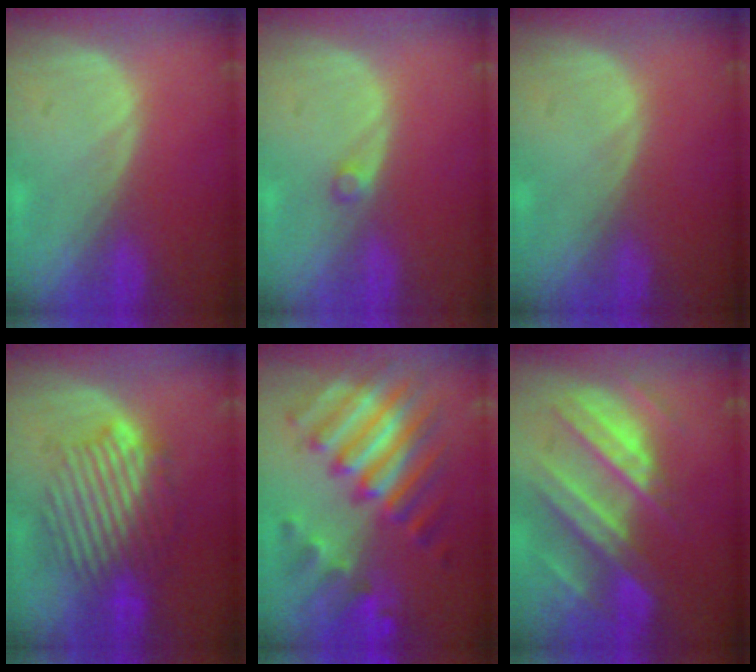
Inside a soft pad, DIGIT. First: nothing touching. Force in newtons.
{"total": 1.0, "press": 1.0, "slide": 0.2}
{"total": 0.0}
{"total": 8.9, "press": 8.6, "slide": 2.3}
{"total": 11.4, "press": 11.3, "slide": 1.3}
{"total": 10.3, "press": 9.2, "slide": 4.7}